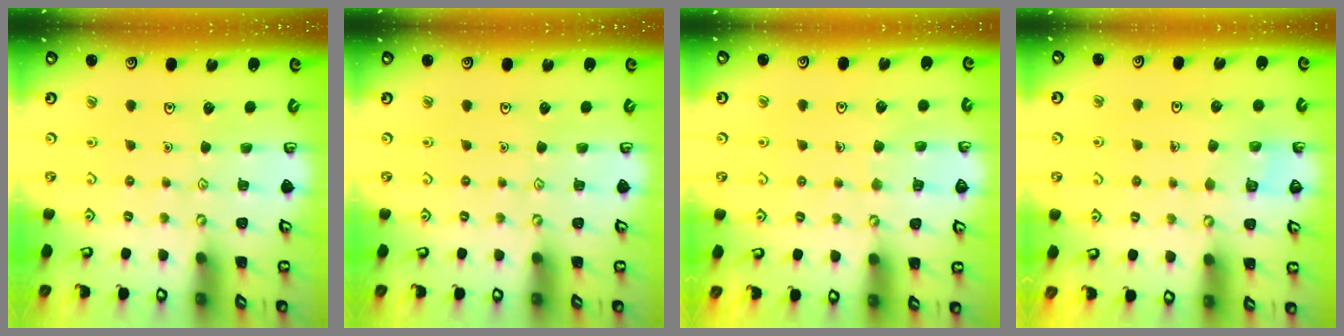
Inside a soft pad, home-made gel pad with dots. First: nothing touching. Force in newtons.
{"total": 0.0}
{"total": 6.8, "press": 6.7, "slide": 0.6}
{"total": 2.8, "press": 2.8, "slide": 0.1}